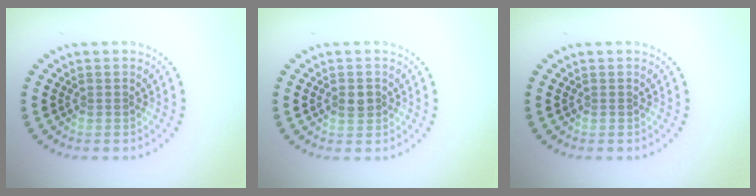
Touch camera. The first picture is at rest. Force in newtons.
{"total": 1.4, "press": 1.4, "slide": 0.1}
{"total": 0.0}